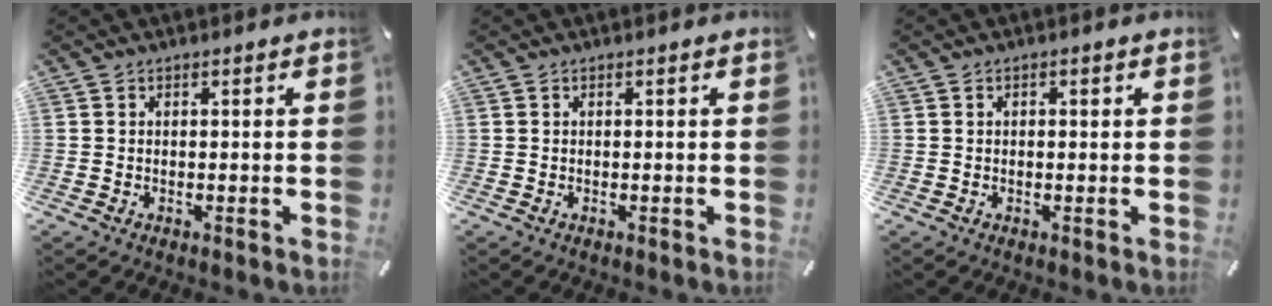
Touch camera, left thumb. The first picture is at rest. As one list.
[{"total": 0.0}, {"total": 0.8, "force": [0.1, 0.5, 0.6], "torque": [-0.012, 0.003, 0.000]}]